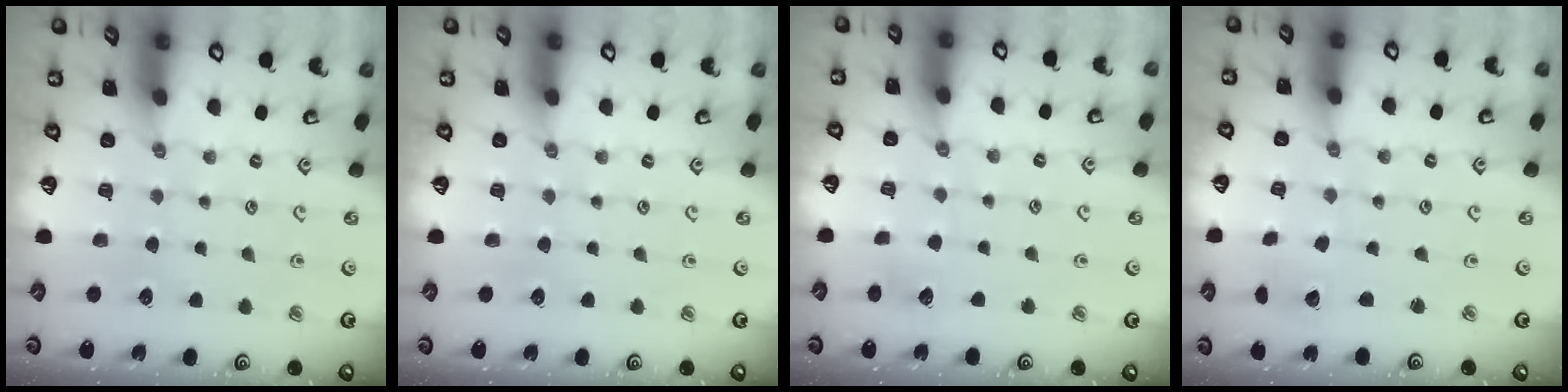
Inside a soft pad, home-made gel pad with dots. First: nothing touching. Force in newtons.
{"total": 0.0}
{"total": 3.3, "press": 3.3, "slide": 0.5}
{"total": 3.0, "press": 3.0, "slide": 0.3}